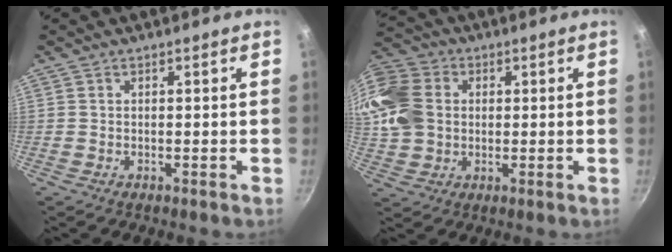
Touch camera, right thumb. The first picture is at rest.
{"total": 18.5, "force": [2.7, 15.3, 10.1], "torque": [-0.228, 0.027, 0.043]}